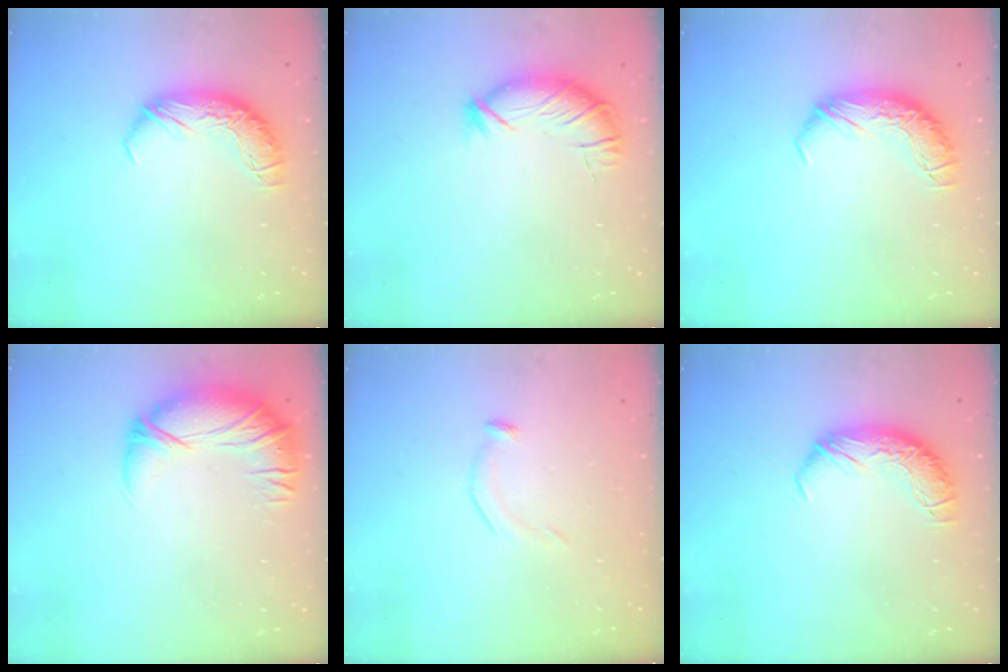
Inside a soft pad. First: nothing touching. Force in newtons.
{"total": 3.8, "press": 3.8, "slide": 0.7}
{"total": 0.0}
{"total": 2.9, "press": 0.1, "slide": 2.9}
{"total": 7.5, "press": 7.4, "slide": 0.7}
{"total": 0.0}